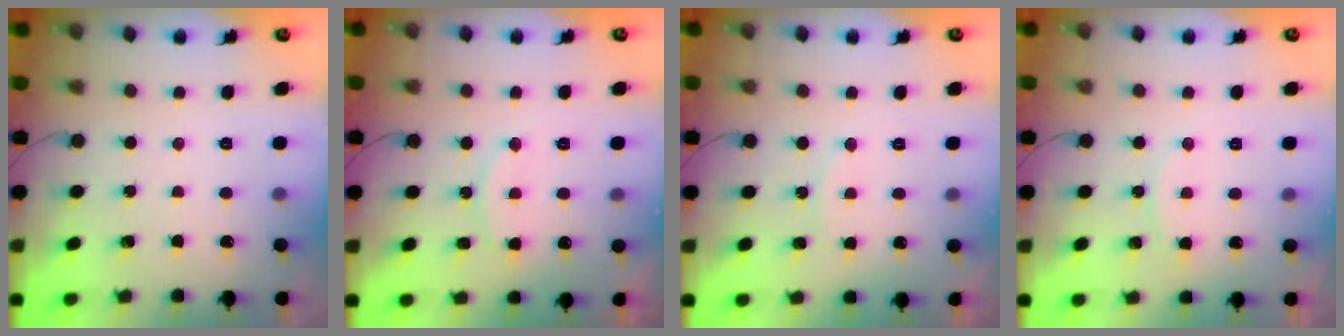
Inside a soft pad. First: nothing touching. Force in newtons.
{"total": 10.0, "press": 10.0, "slide": 0.8}
{"total": 6.8, "press": 6.8, "slide": 0.7}
{"total": 5.1, "press": 5.1, "slide": 0.7}